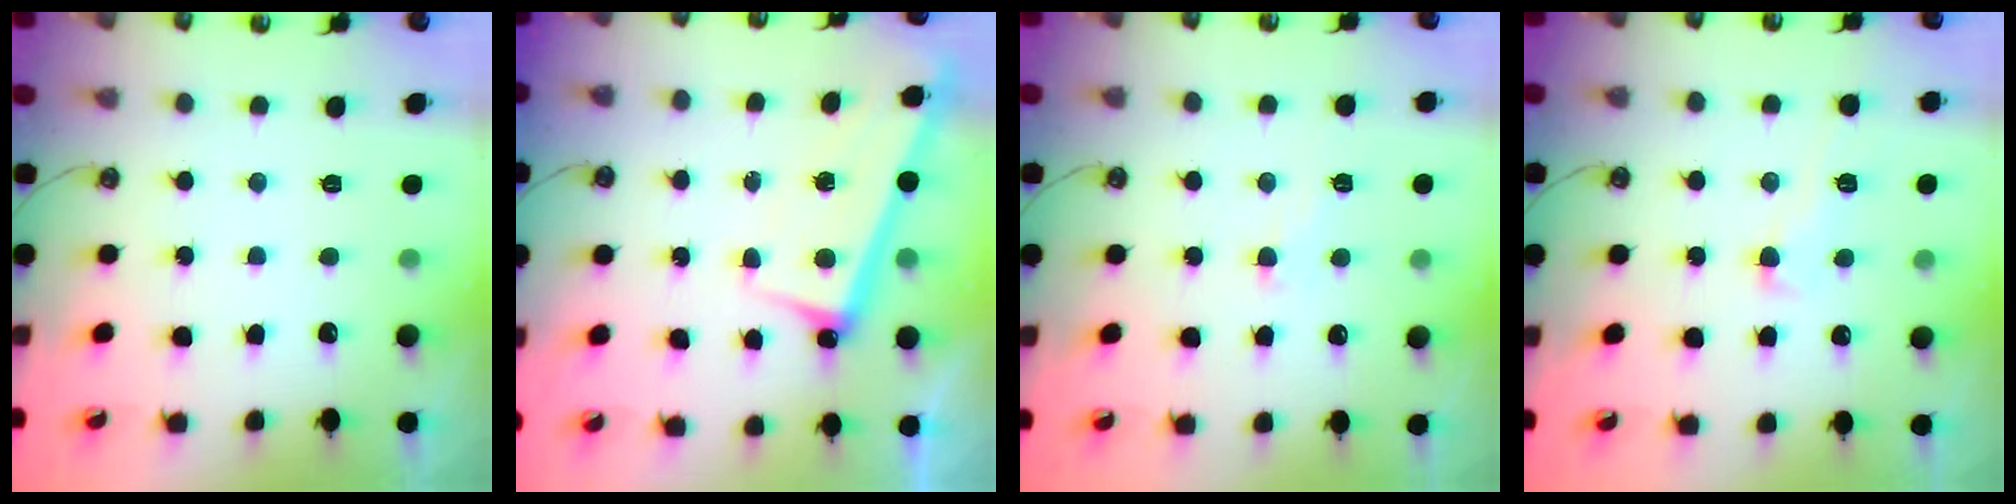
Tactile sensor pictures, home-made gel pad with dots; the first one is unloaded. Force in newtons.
{"total": 2.6, "press": 2.4, "slide": 0.9}
{"total": 0.8, "press": 0.5, "slide": 0.7}
{"total": 1.8, "press": 1.3, "slide": 1.2}